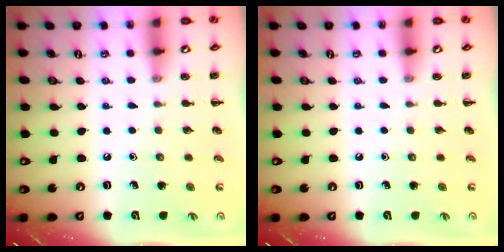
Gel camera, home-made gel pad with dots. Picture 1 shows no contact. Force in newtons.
{"total": 0.0}